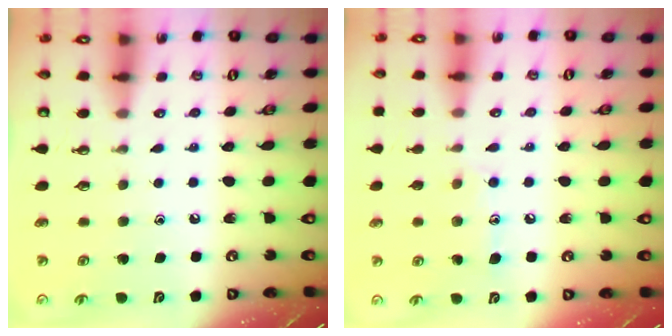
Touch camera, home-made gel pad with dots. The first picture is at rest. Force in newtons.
{"total": 8.3, "press": 8.3, "slide": 0.6}